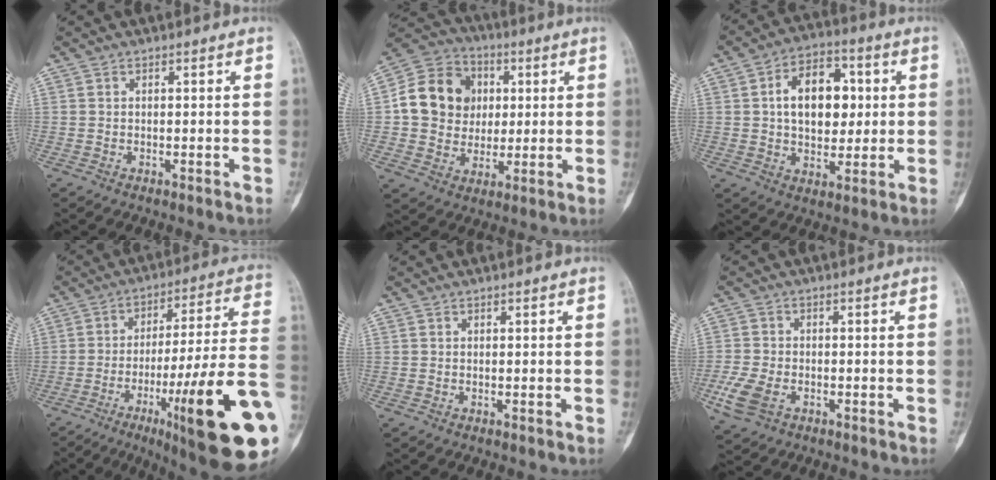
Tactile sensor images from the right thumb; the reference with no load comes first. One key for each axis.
{"total": 14.9, "fx": 2.1, "fy": 13.0, "fz": 7.0, "tx": -0.098, "ty": 0.012, "tz": 0.033}
{"total": 13.9, "fx": 2.2, "fy": 9.0, "fz": 10.3, "tx": -0.125, "ty": 0.009, "tz": 0.032}
{"total": 26.5, "fx": -9.0, "fy": 3.3, "fz": 24.7, "tx": -0.320, "ty": 0.022, "tz": -0.129}
{"total": 0.0}
{"total": 6.1, "fx": -2.5, "fy": 3.8, "fz": 4.0, "tx": -0.099, "ty": 0.005, "tz": -0.049}